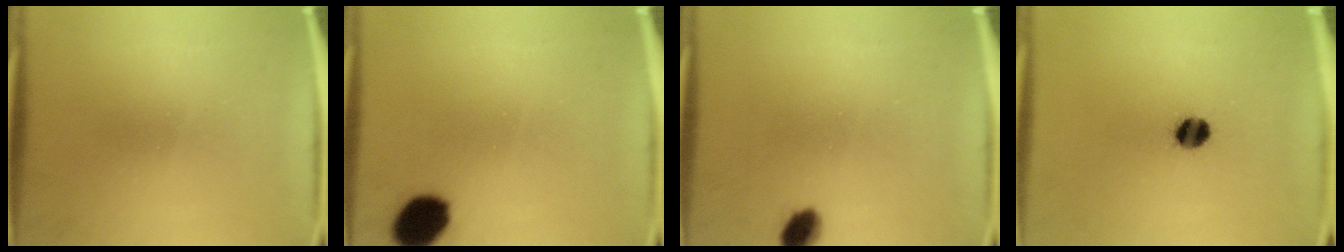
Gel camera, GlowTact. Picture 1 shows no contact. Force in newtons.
{"total": 9.1}
{"total": 4.2}
{"total": 5.0}